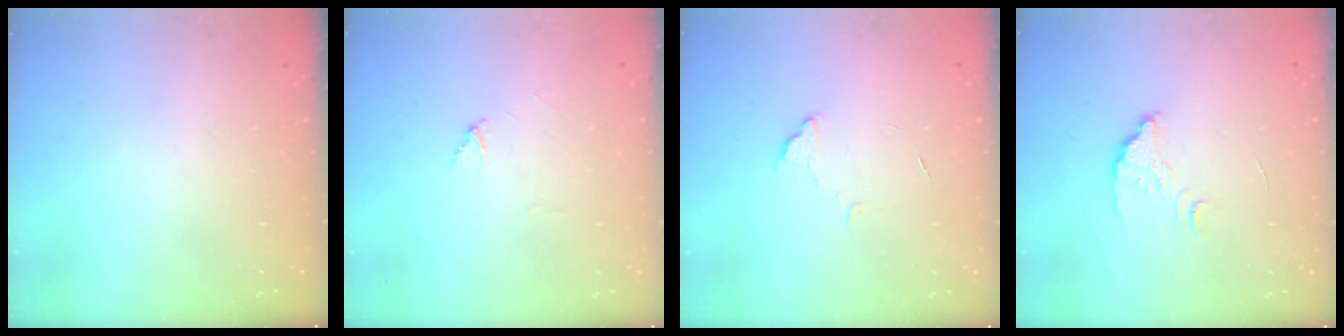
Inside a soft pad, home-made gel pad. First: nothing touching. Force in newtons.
{"total": 2.6, "press": 2.6, "slide": 0.2}
{"total": 3.8, "press": 3.8, "slide": 0.2}
{"total": 3.9, "press": 3.9, "slide": 0.2}